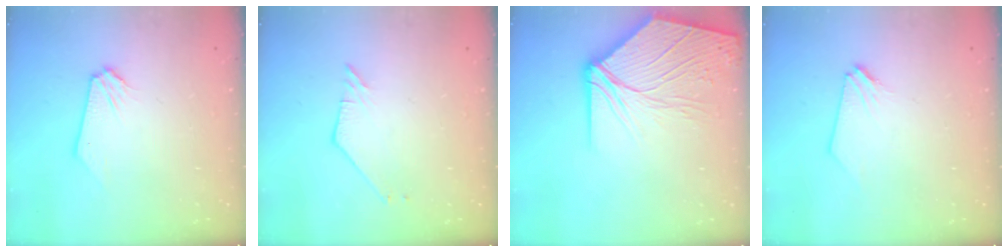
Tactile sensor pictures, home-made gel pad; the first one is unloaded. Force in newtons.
{"total": 2.2, "press": 2.2, "slide": 0.1}
{"total": 15.4, "press": 15.2, "slide": 2.5}
{"total": 0.0}